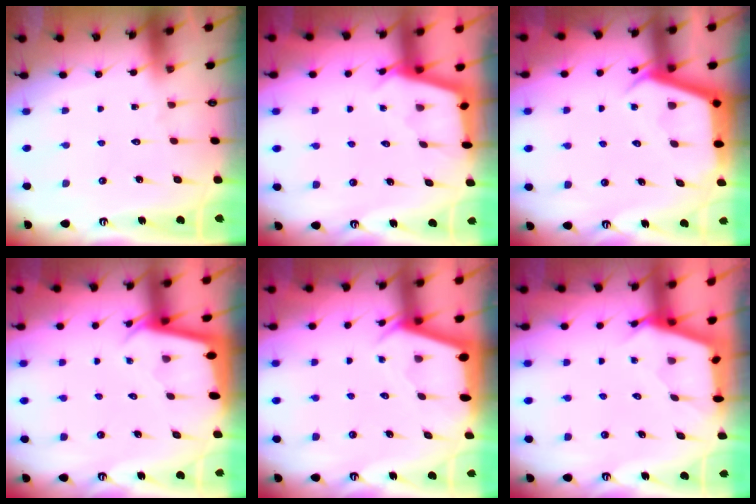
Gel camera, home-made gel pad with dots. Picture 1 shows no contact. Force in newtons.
{"total": 2.8, "press": 2.8, "slide": 0.6}
{"total": 5.0, "press": 5.0, "slide": 0.3}
{"total": 2.3, "press": 2.3, "slide": 0.1}
{"total": 2.3, "press": 2.3, "slide": 0.3}
{"total": 2.7, "press": 2.7, "slide": 0.3}